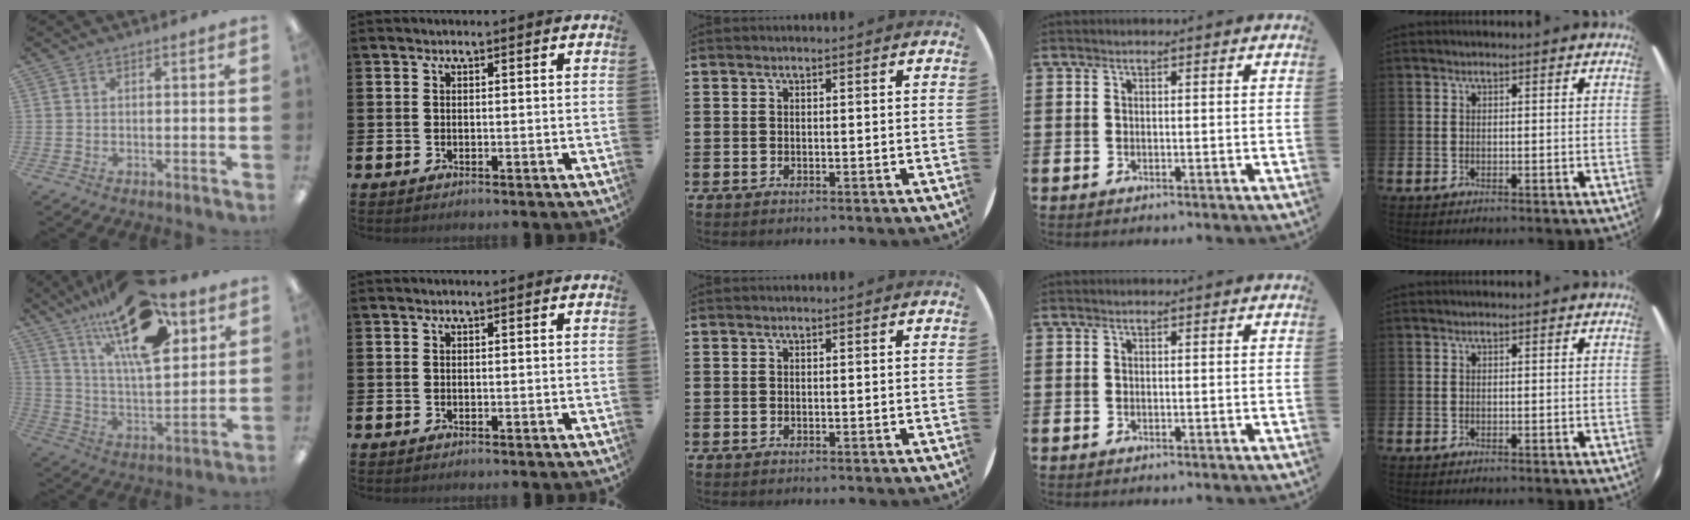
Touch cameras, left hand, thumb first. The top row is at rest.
{"thumb": {"total": 23.8, "force": [14.4, 9.2, 16.5], "torque": [-0.271, -0.076, 0.239]}}